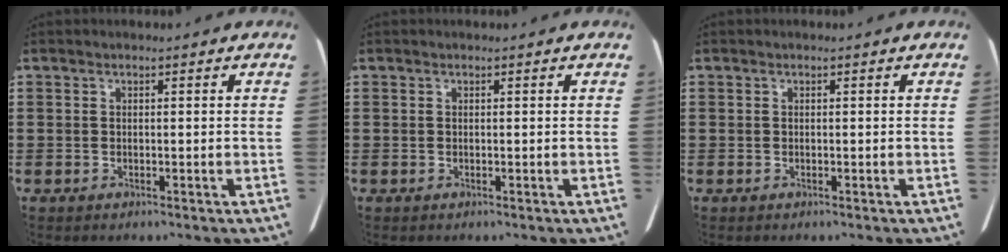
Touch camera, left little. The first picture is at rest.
{"total": 0.0}
{"total": 0.0}